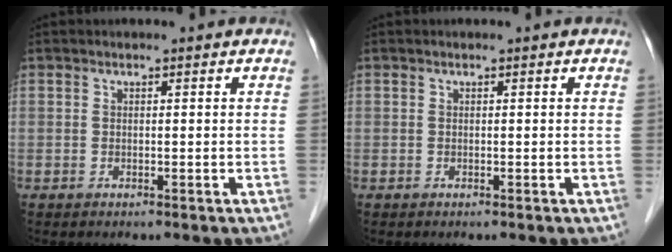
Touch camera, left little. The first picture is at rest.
{"total": 0.0}